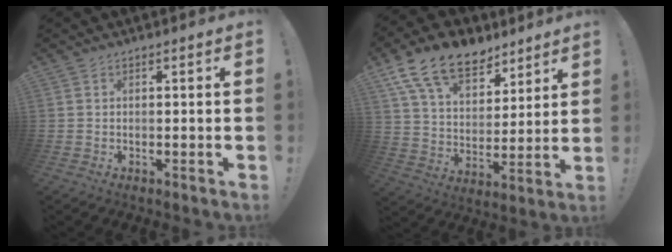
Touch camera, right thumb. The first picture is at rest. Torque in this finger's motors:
{"motor_torque": [0.70, 2.79, 0.41, 0.14, 0.15]}